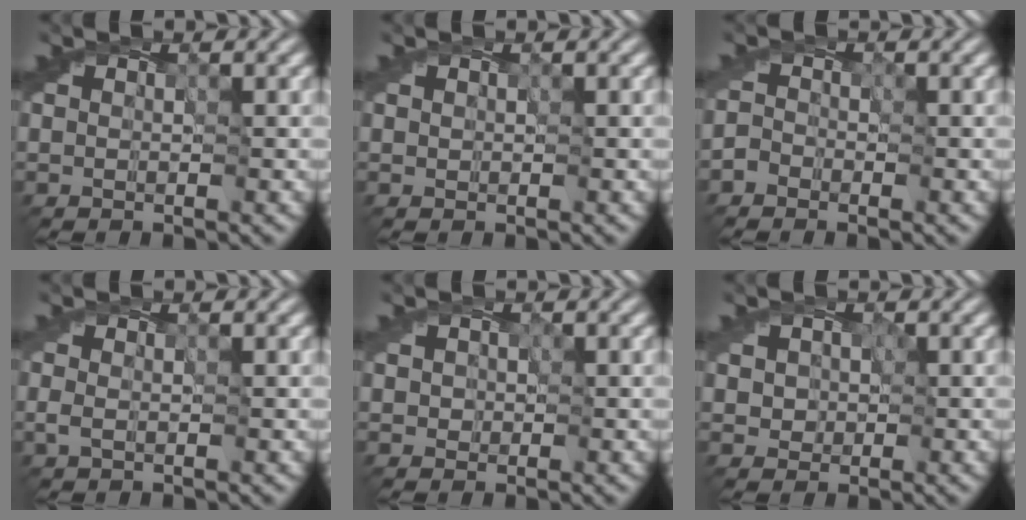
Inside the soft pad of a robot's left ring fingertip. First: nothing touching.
{"total": 0.0}
{"total": 1.3, "force": [-1.1, 0.8, 0.0], "torque": [-0.002, 0.007, -0.031]}
{"total": 0.6, "force": [-0.2, 0.3, 0.5], "torque": [-0.016, 0.003, -0.007]}
{"total": 0.9, "force": [0.0, 0.9, 0.0], "torque": [0.008, -0.001, -0.003]}
{"total": 1.7, "force": [0.4, 1.6, 0.4], "torque": [0.008, 0.008, 0.000]}